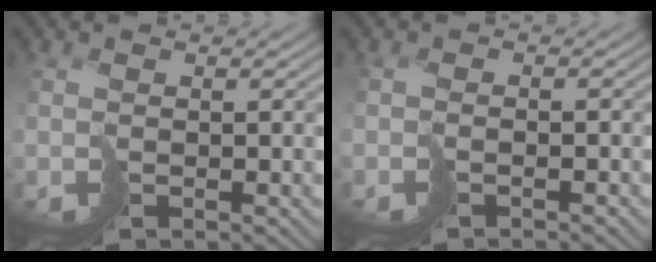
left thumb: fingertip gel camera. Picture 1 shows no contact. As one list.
[{"total": 1.0, "force": [-1.0, 0.0, 0.1], "torque": [0.004, 0.004, -0.020]}]